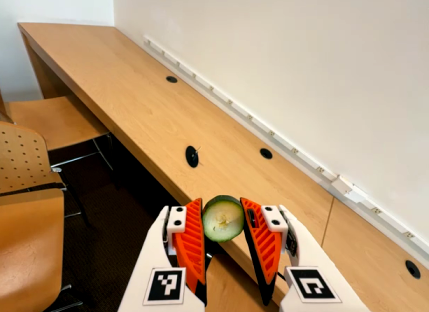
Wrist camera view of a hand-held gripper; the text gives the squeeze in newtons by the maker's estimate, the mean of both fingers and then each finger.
{"total": 10.3, "left": 10.9, "right": 9.6}